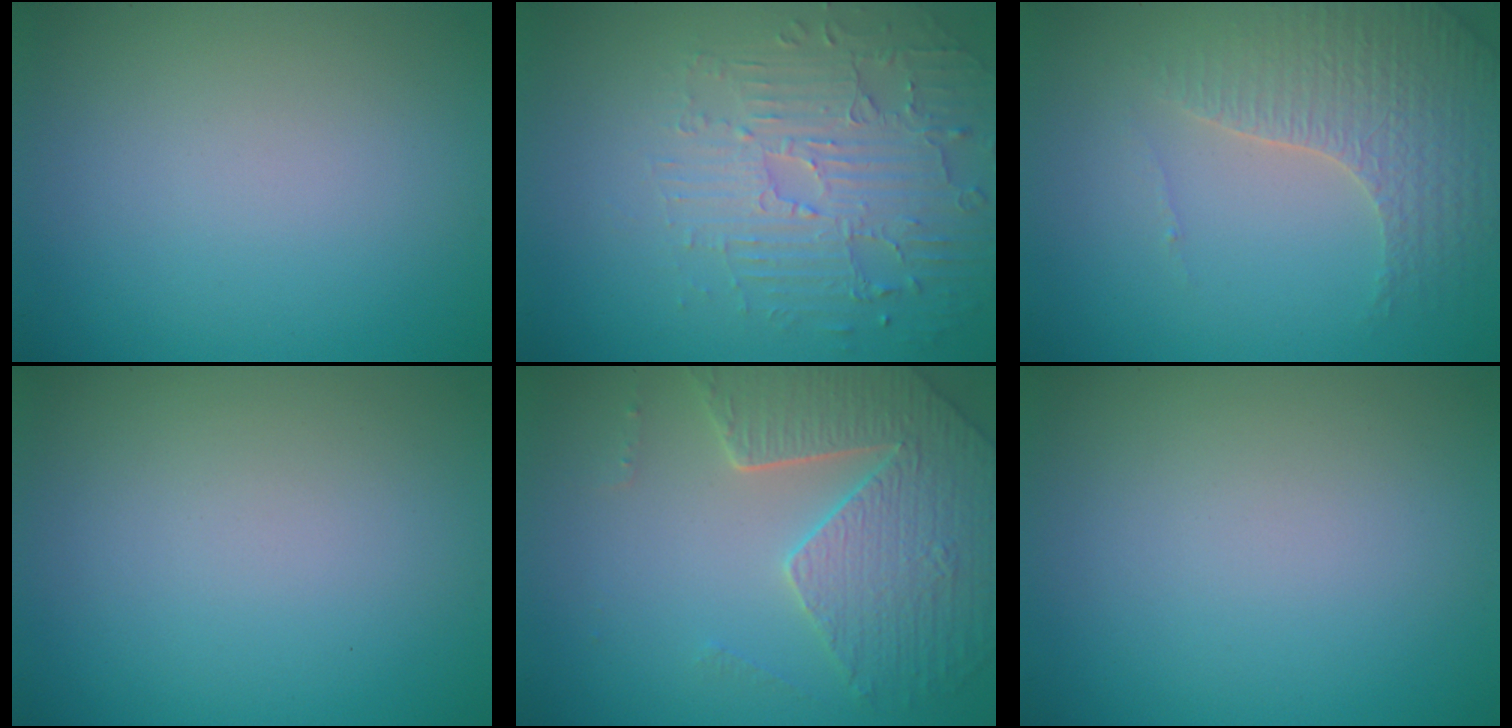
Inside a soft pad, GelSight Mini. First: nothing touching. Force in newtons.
{"total": 4.7, "press": 3.7, "slide": 2.9}
{"total": 4.2, "press": 3.4, "slide": 2.5}
{"total": 0.0}
{"total": 5.2, "press": 4.7, "slide": 2.3}
{"total": 0.0}